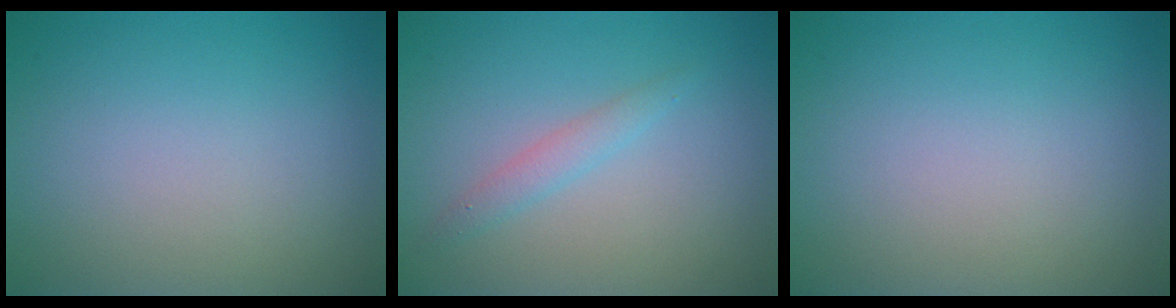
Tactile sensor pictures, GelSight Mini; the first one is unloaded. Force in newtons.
{"total": 1.4, "press": 1.4, "slide": 0.1}
{"total": 0.0}